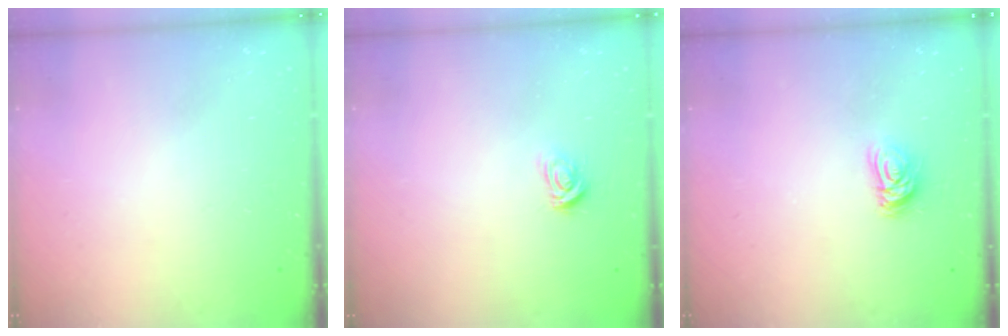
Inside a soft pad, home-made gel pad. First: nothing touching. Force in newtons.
{"total": 2.8, "press": 2.8, "slide": 0.4}
{"total": 5.2, "press": 5.2, "slide": 0.7}